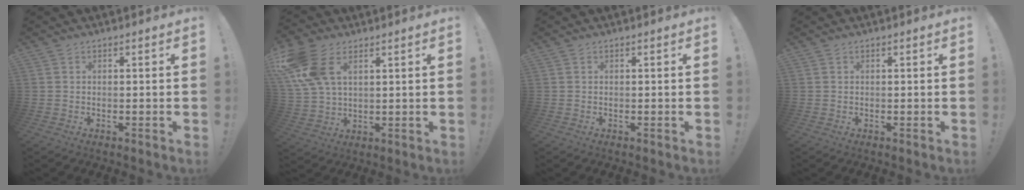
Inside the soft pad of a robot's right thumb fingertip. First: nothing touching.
{"total": 13.8, "force": [6.0, 8.5, 9.1], "torque": [-0.188, -0.015, 0.116]}
{"total": 0.0}
{"total": 0.0}